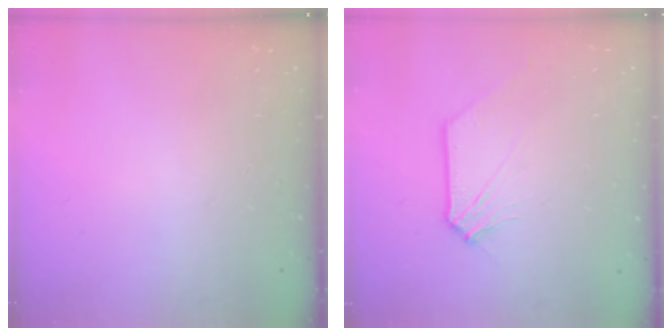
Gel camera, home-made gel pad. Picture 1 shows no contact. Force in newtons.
{"total": 1.2, "press": 1.1, "slide": 0.2}